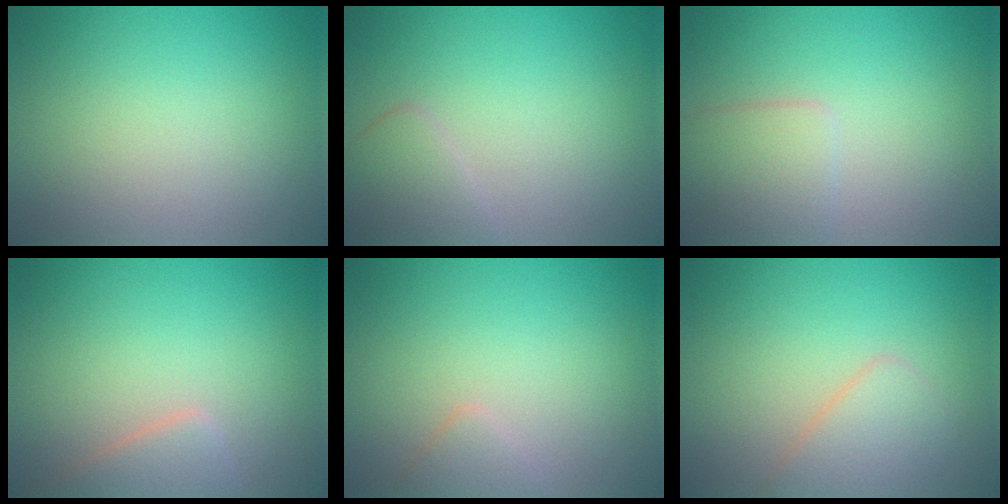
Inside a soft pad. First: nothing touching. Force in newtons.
{"total": 2.0, "press": 2.0, "slide": 0.1}
{"total": 2.5, "press": 2.5, "slide": 0.1}
{"total": 2.6, "press": 2.6, "slide": 0.3}
{"total": 1.3, "press": 1.3, "slide": 0.0}
{"total": 2.6, "press": 2.6, "slide": 0.1}